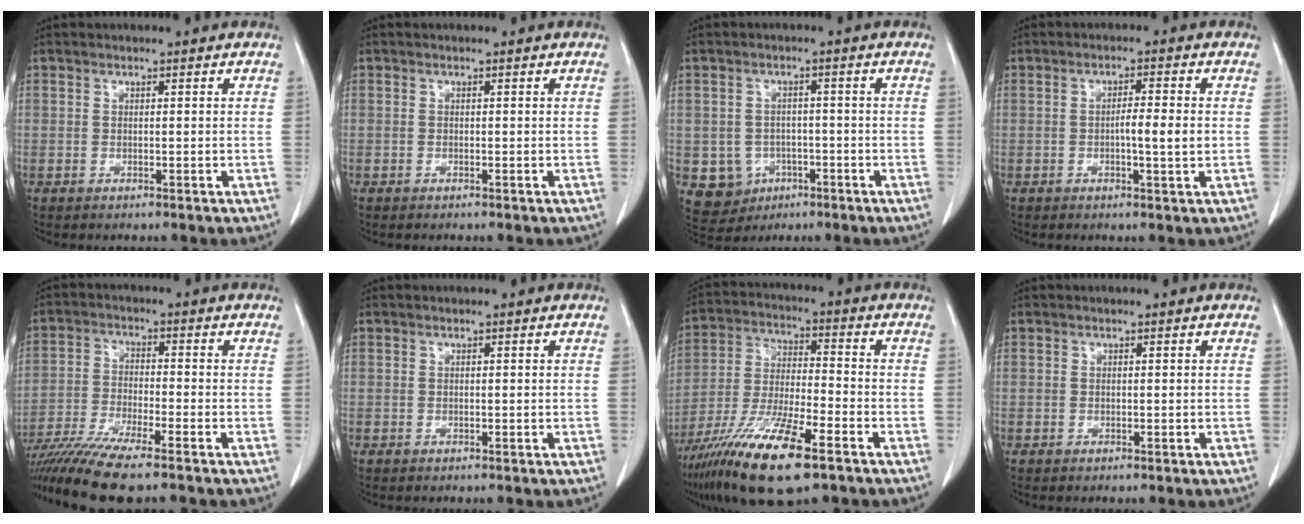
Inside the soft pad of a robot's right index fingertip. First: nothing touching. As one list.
[{"total": 0.0}, {"total": 6.3, "force": [-2.1, 5.8, 1.2], "torque": [-0.020, 0.006, -0.022]}, {"total": 4.1, "force": [-0.4, 0.1, 4.0], "torque": [-0.064, -0.001, -0.006]}, {"total": 12.1, "force": [-9.9, 0.1, 7.0], "torque": [-0.120, -0.029, -0.170]}, {"total": 0.0}, {"total": 16.3, "force": [-10.0, 2.7, 12.6], "torque": [-0.251, -0.035, -0.182]}, {"total": 0.0}]